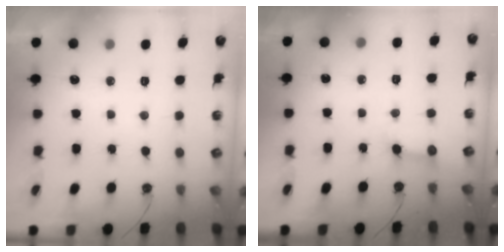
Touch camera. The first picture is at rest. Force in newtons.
{"total": 3.4, "press": 3.3, "slide": 0.5}